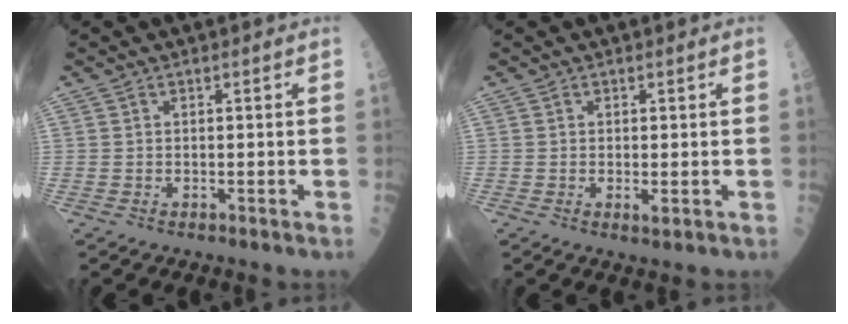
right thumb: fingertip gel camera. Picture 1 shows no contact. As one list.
[{"total": 1.4, "force": [-0.2, 0.5, 1.3], "torque": [-0.023, -0.005, -0.002]}]